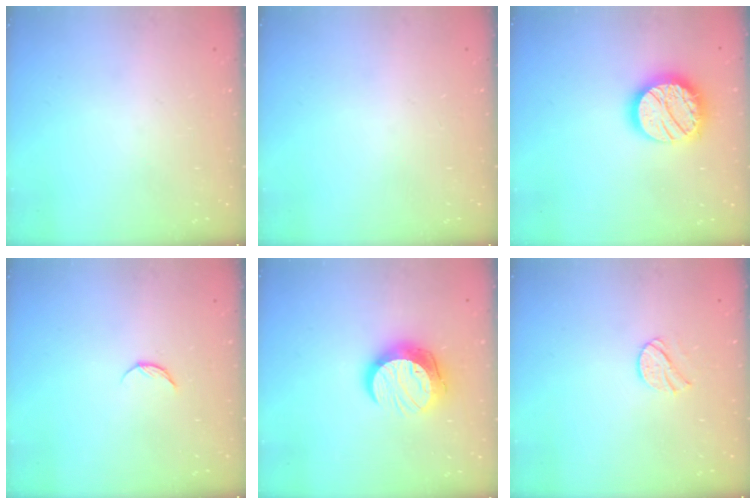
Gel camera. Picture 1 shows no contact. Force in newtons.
{"total": 0.0}
{"total": 19.2, "press": 19.1, "slide": 1.2}
{"total": 4.3, "press": 4.3, "slide": 0.5}
{"total": 12.9, "press": 12.8, "slide": 1.1}
{"total": 7.4, "press": 7.4, "slide": 0.5}